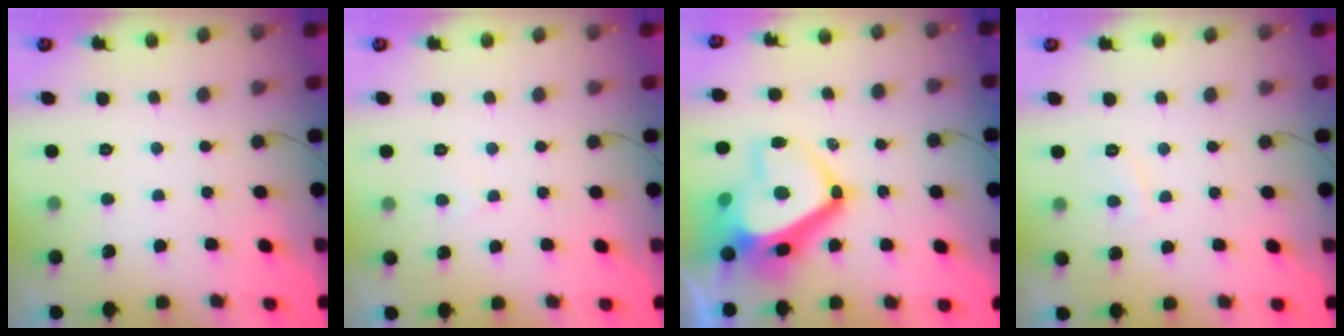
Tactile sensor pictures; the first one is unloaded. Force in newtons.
{"total": 1.7, "press": 1.7, "slide": 0.2}
{"total": 16.6, "press": 16.6, "slide": 1.6}
{"total": 2.2, "press": 2.1, "slide": 0.8}